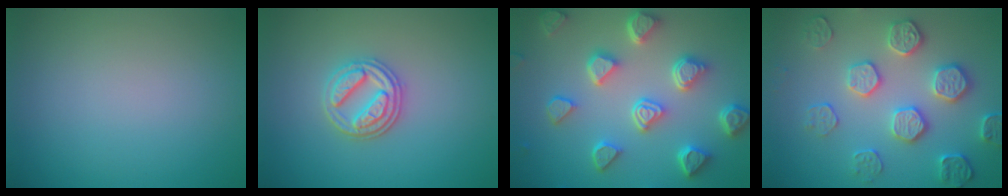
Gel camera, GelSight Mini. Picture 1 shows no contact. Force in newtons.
{"total": 3.4, "press": 3.0, "slide": 1.5}
{"total": 6.6, "press": 5.3, "slide": 3.9}
{"total": 4.7, "press": 4.3, "slide": 1.8}